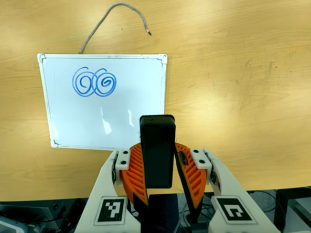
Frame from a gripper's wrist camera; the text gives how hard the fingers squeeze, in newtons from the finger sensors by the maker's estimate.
{"total": 5.7, "left": 5.2, "right": 6.2}